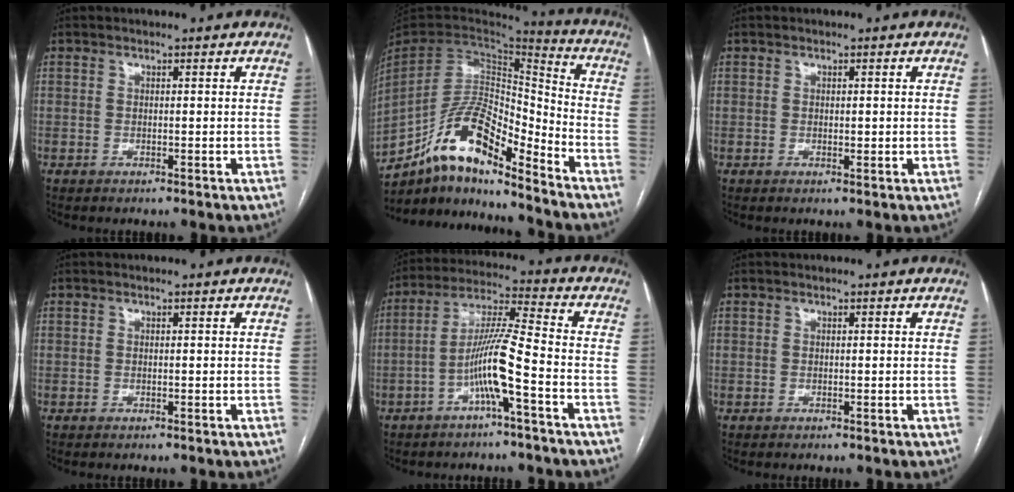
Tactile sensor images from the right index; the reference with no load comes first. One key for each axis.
{"total": 15.6, "fx": -11.5, "fy": 3.7, "fz": 9.8, "tx": -0.182, "ty": 0.030, "tz": -0.207}
{"total": 1.1, "fx": -0.1, "fy": 0.6, "fz": 0.9, "tx": -0.012, "ty": -0.002, "tz": -0.002}
{"total": 0.0}
{"total": 9.6, "fx": -3.9, "fy": -0.3, "fz": 8.8, "tx": -0.171, "ty": 0.018, "tz": -0.074}
{"total": 0.0}